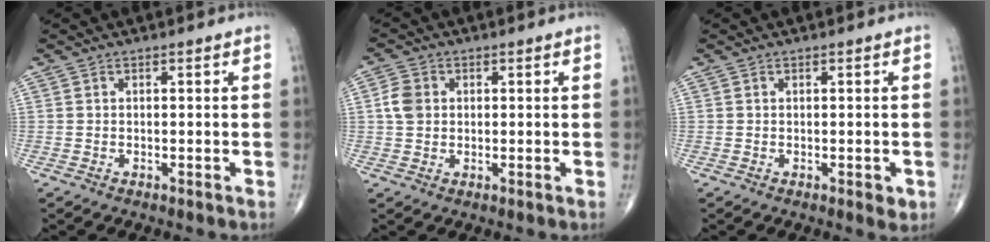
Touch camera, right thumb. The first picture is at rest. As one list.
[{"total": 4.1, "force": [0.6, 3.4, 2.3], "torque": [-0.040, 0.005, 0.006]}, {"total": 1.7, "force": [-0.4, 0.8, 1.4], "torque": [-0.009, -0.002, -0.004]}]